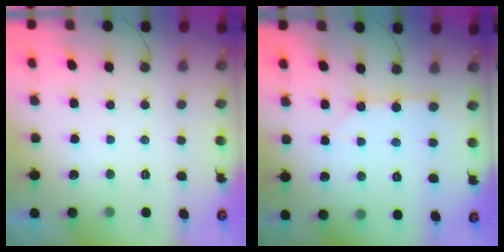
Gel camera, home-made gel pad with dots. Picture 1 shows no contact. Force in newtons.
{"total": 2.8, "press": 2.8, "slide": 0.3}